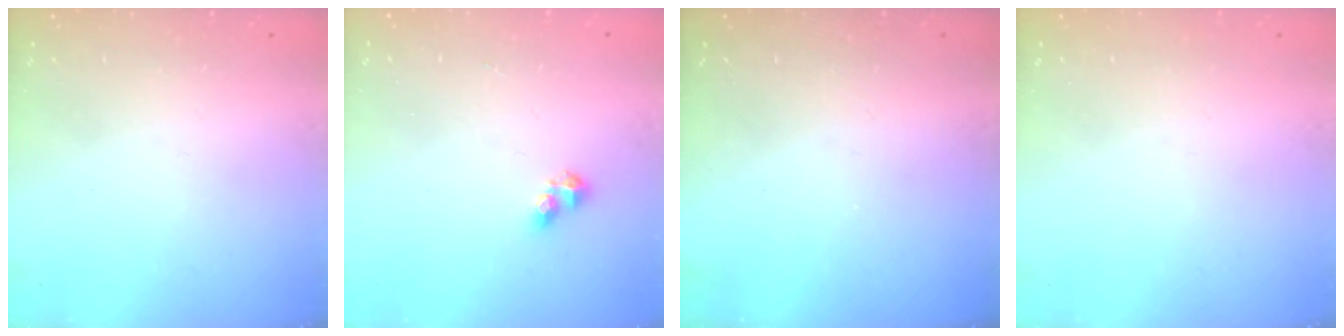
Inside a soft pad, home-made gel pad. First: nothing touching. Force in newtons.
{"total": 2.9, "press": 2.9, "slide": 0.3}
{"total": 0.0}
{"total": 0.0}